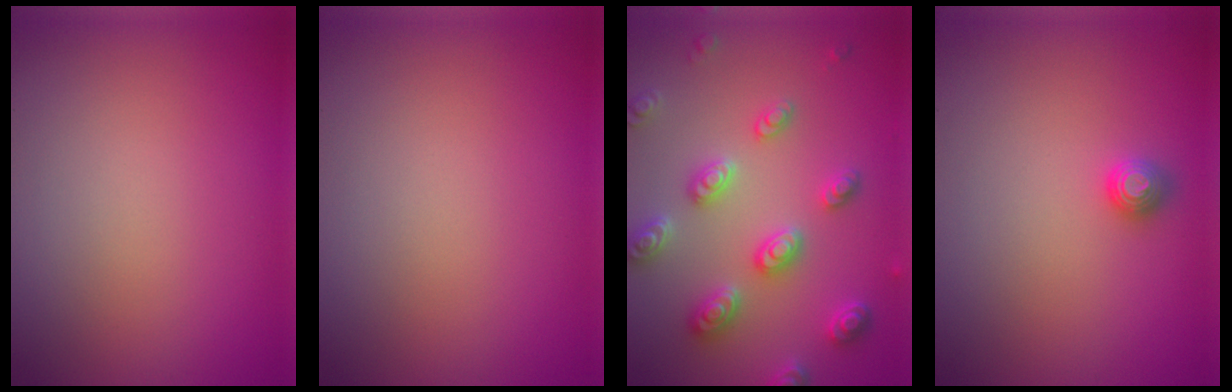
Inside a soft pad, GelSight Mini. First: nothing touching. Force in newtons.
{"total": 0.0}
{"total": 5.2, "press": 5.0, "slide": 1.2}
{"total": 1.1, "press": 1.1, "slide": 0.2}